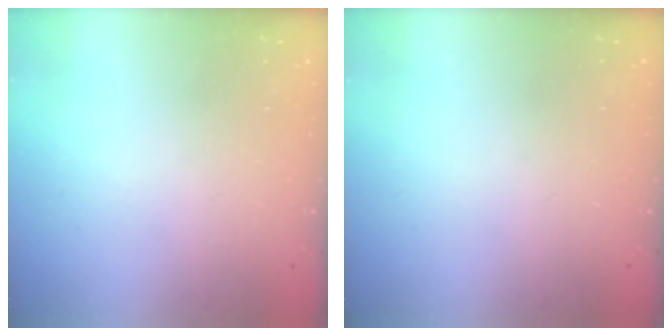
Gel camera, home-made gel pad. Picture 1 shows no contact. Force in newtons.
{"total": 0.0}